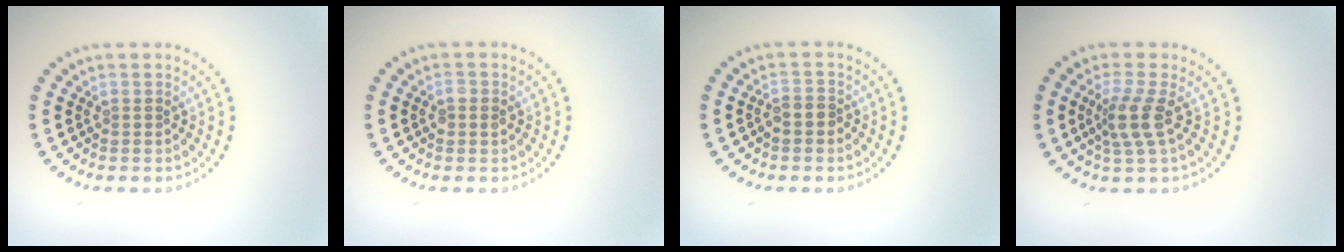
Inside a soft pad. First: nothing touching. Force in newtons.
{"total": 1.1, "press": 1.1, "slide": 0.1}
{"total": 1.6, "press": 1.5, "slide": 0.6}
{"total": 2.6, "press": 2.0, "slide": 1.7}